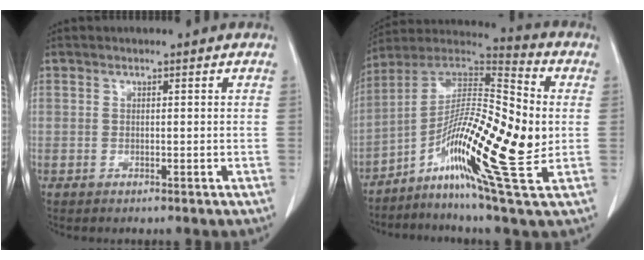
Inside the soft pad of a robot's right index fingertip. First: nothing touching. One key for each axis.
{"total": 20.9, "fx": -3.4, "fy": 2.6, "fz": 20.5, "tx": -0.374, "ty": -0.001, "tz": -0.067}